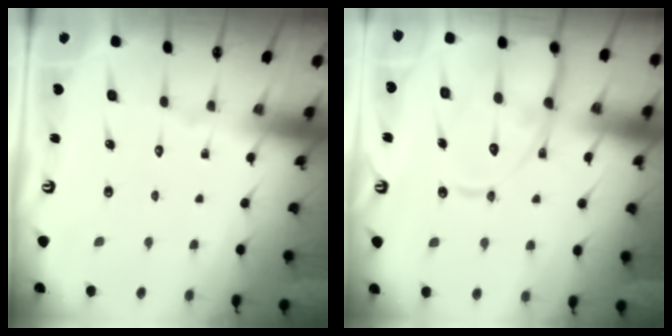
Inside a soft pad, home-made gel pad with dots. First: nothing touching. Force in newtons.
{"total": 17.5, "press": 17.4, "slide": 1.6}